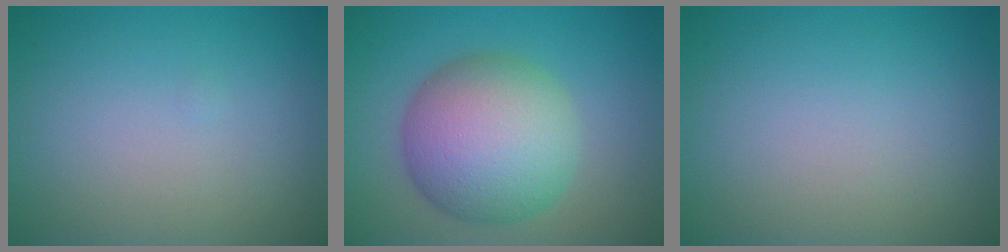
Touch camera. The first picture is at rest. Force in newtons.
{"total": 9.7, "press": 9.7, "slide": 0.1}
{"total": 0.0}